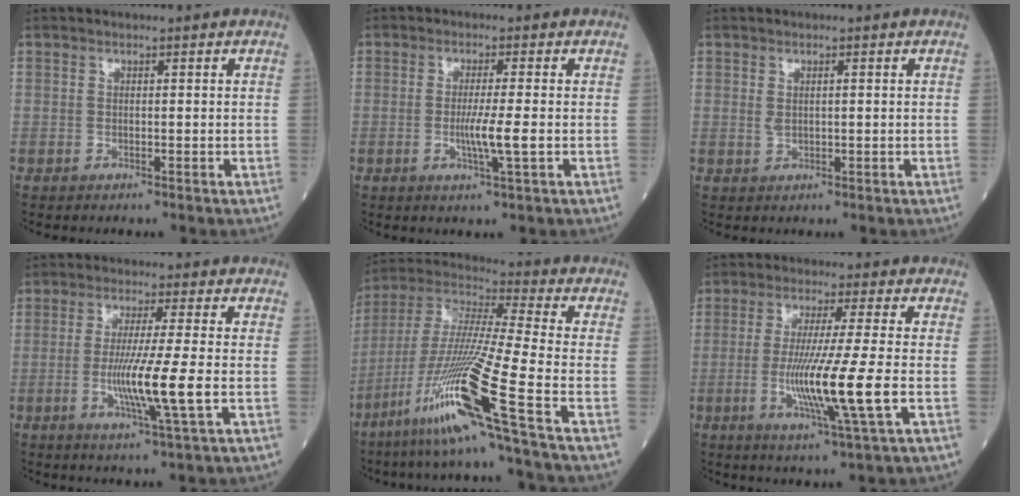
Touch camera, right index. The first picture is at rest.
{"total": 4.3, "force": [-0.8, -0.6, 4.2], "torque": [-0.080, -0.008, -0.016]}
{"total": 1.5, "force": [0.3, 0.6, 1.3], "torque": [-0.028, 0.003, 0.010]}
{"total": 8.9, "force": [-1.7, -1.1, 8.7], "torque": [-0.167, -0.023, -0.031]}
{"total": 19.3, "force": [-9.4, -1.7, 16.8], "torque": [-0.364, -0.043, -0.188]}
{"total": 11.4, "force": [-2.3, -1.4, 11.1], "torque": [-0.217, -0.028, -0.045]}